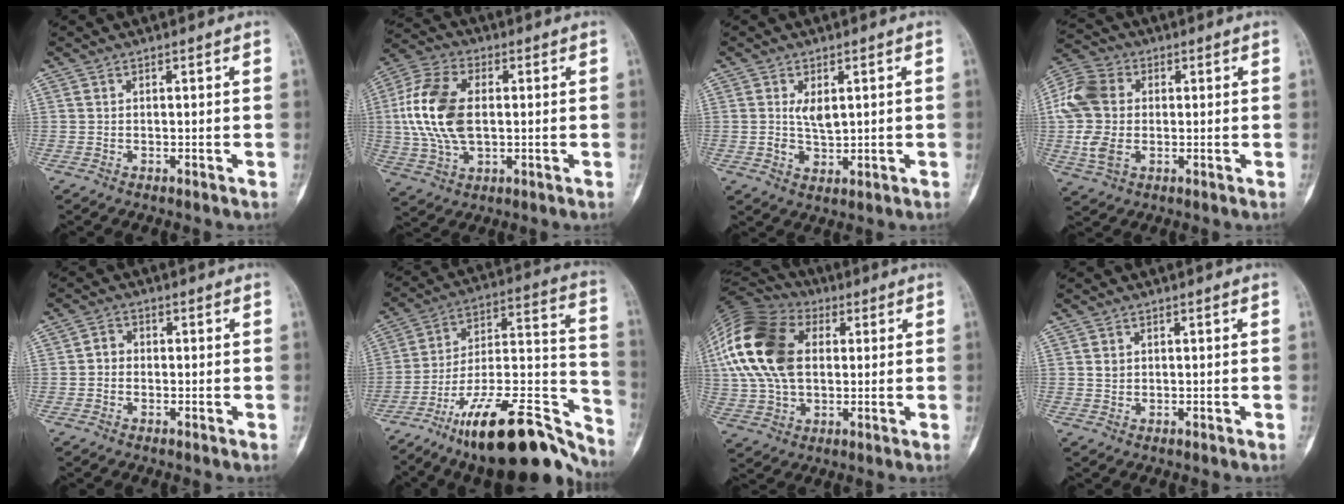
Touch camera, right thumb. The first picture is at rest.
{"total": 15.4, "force": [1.0, 9.2, 12.4], "torque": [-0.259, 0.010, 0.018]}
{"total": 4.0, "force": [0.8, 2.4, 3.1], "torque": [-0.047, -0.011, 0.019]}
{"total": 12.8, "force": [0.6, 9.1, 9.0], "torque": [-0.190, 0.014, 0.008]}
{"total": 2.4, "force": [-0.3, 2.2, 1.1], "torque": [-0.005, 0.010, -0.013]}
{"total": 27.6, "force": [-18.9, 8.7, 18.1], "torque": [-0.203, 0.105, -0.308]}
{"total": 21.6, "force": [3.9, 14.1, 15.9], "torque": [-0.330, 0.013, 0.065]}
{"total": 1.4, "force": [0.4, 1.2, 0.6], "torque": [-0.006, -0.001, 0.009]}